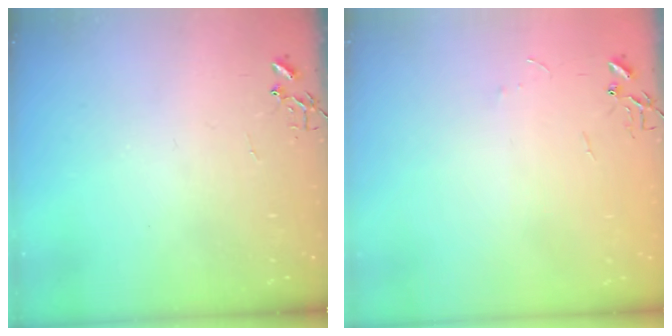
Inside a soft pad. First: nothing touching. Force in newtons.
{"total": 3.2, "press": 3.2, "slide": 0.4}